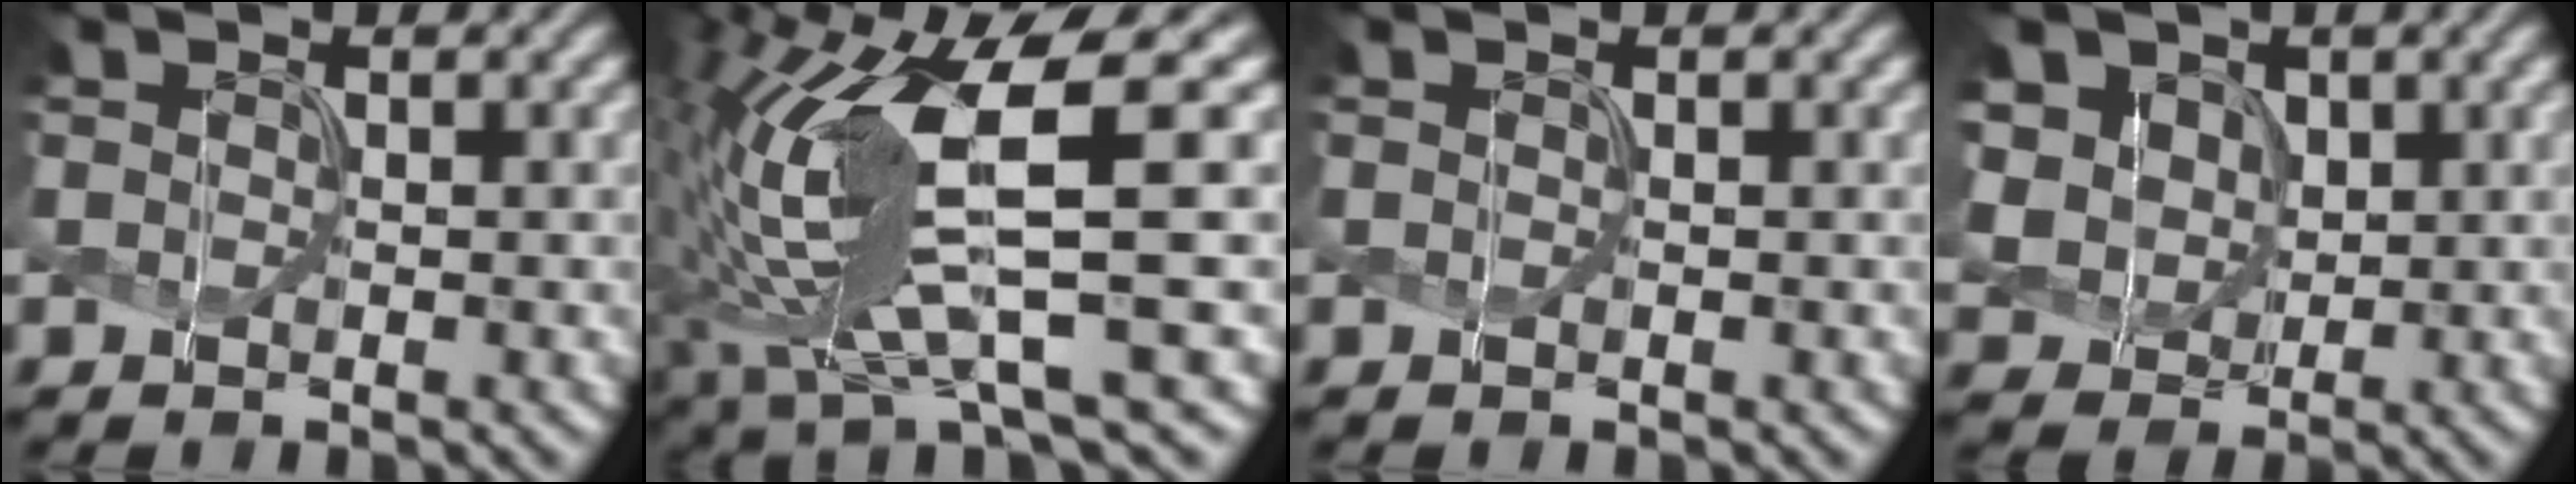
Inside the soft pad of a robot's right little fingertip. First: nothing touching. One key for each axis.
{"total": 12.8, "fx": 0.6, "fy": 3.2, "fz": 12.4, "tx": -0.251, "ty": -0.003, "tz": 0.023}
{"total": 0.0}
{"total": 7.0, "fx": 2.3, "fy": 5.8, "fz": 3.3, "tx": -0.100, "ty": 0.015, "tz": 0.042}